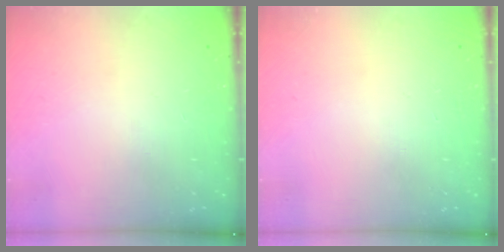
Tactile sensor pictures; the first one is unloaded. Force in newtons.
{"total": 0.0}